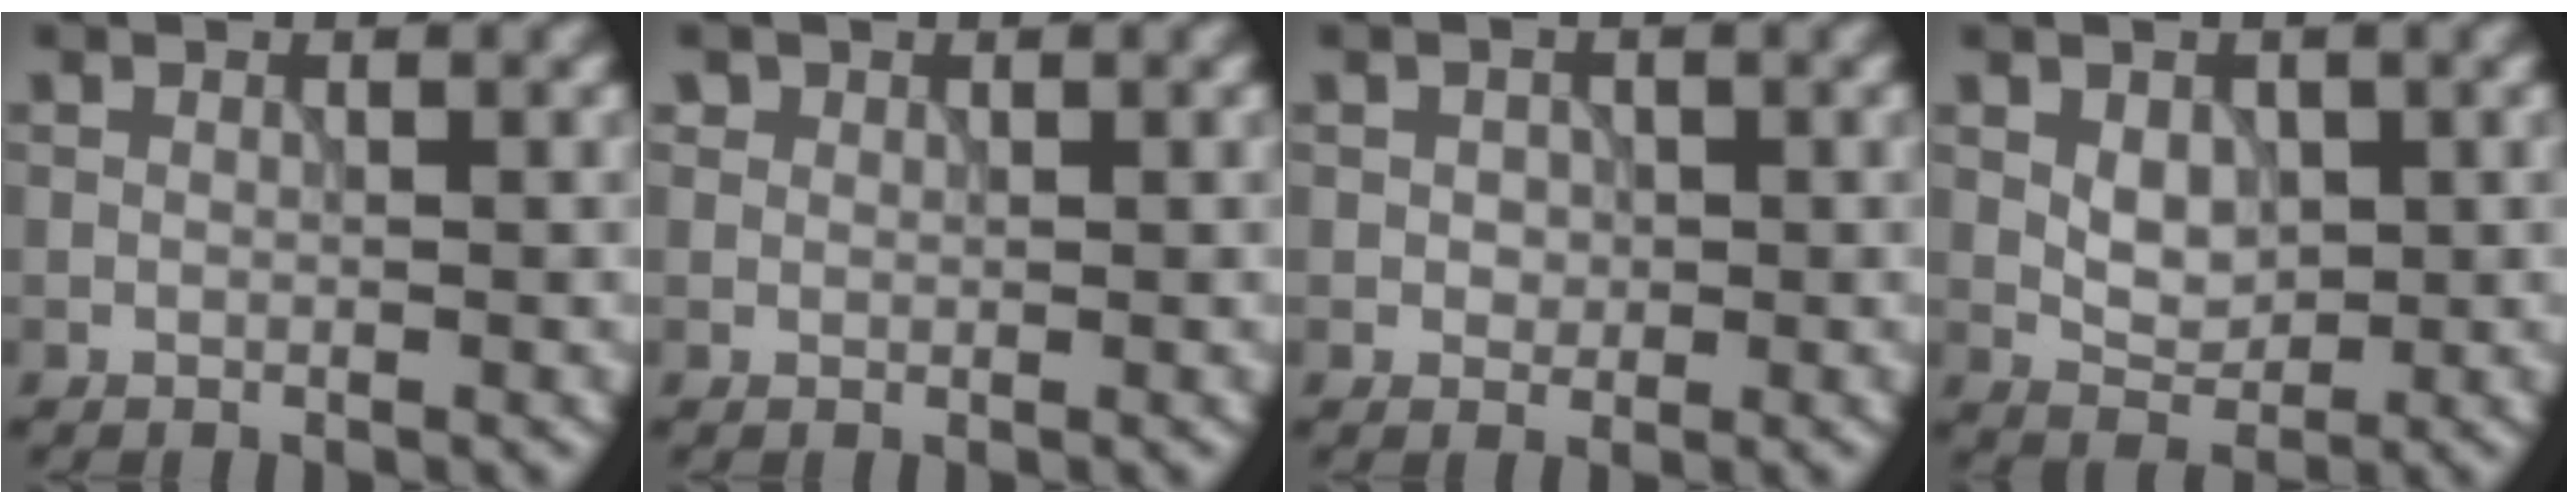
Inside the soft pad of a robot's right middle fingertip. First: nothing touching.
{"total": 0.9, "force": [0.5, 0.7, 0.2], "torque": [-0.005, -0.005, 0.012]}
{"total": 1.2, "force": [0.0, 1.0, 0.7], "torque": [-0.016, -0.001, -0.004]}
{"total": 2.7, "force": [0.3, 1.9, 1.9], "torque": [-0.033, -0.004, 0.007]}